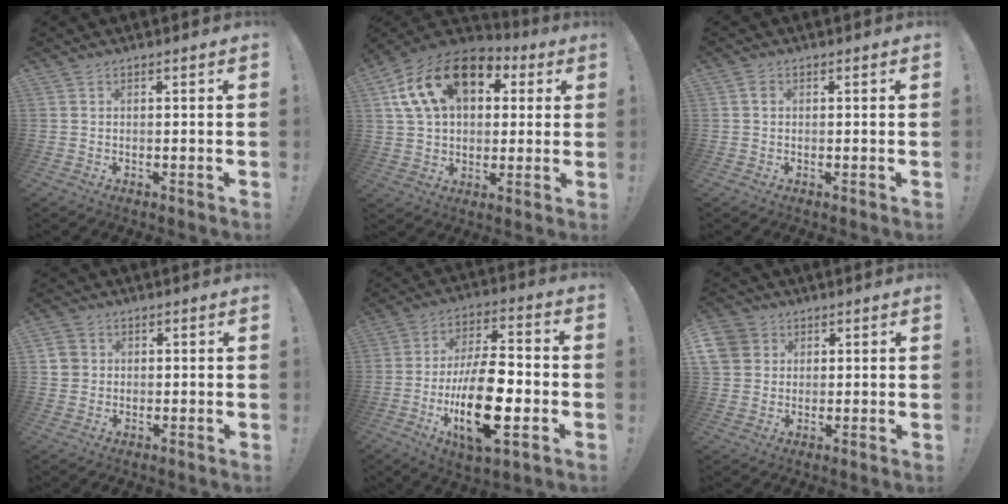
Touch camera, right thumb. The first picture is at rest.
{"total": 20.4, "force": [7.7, 13.4, 13.3], "torque": [-0.227, -0.012, 0.142]}
{"total": 1.6, "force": [0.1, 1.2, 1.0], "torque": [-0.020, 0.005, 0.002]}
{"total": 4.2, "force": [1.2, 3.9, 0.9], "torque": [-0.011, 0.006, 0.024]}
{"total": 21.2, "force": [-5.4, 8.8, 18.5], "torque": [-0.342, 0.014, -0.083]}
{"total": 6.8, "force": [2.6, 6.0, 1.8], "torque": [-0.034, -0.009, 0.052]}